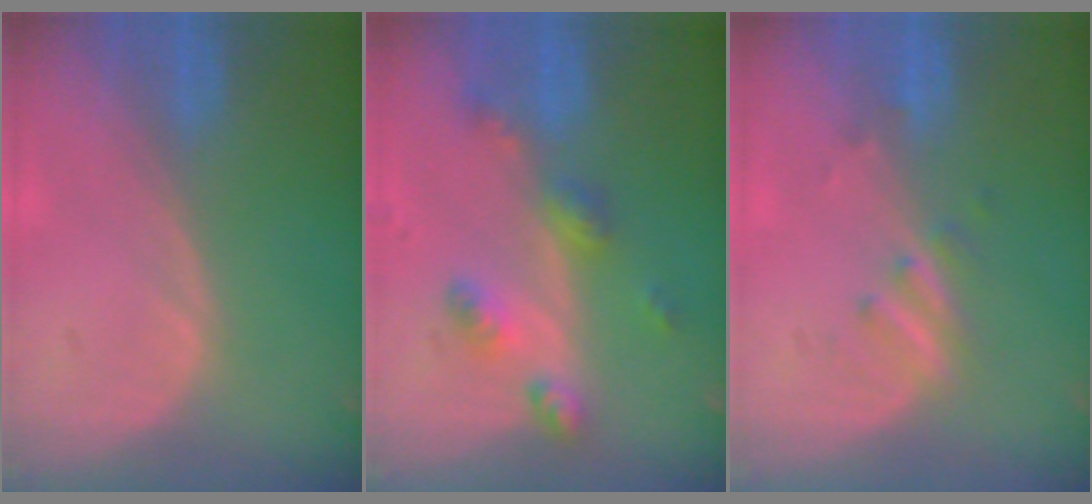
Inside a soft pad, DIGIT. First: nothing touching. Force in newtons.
{"total": 6.0, "press": 5.3, "slide": 2.8}
{"total": 2.8, "press": 2.6, "slide": 1.2}